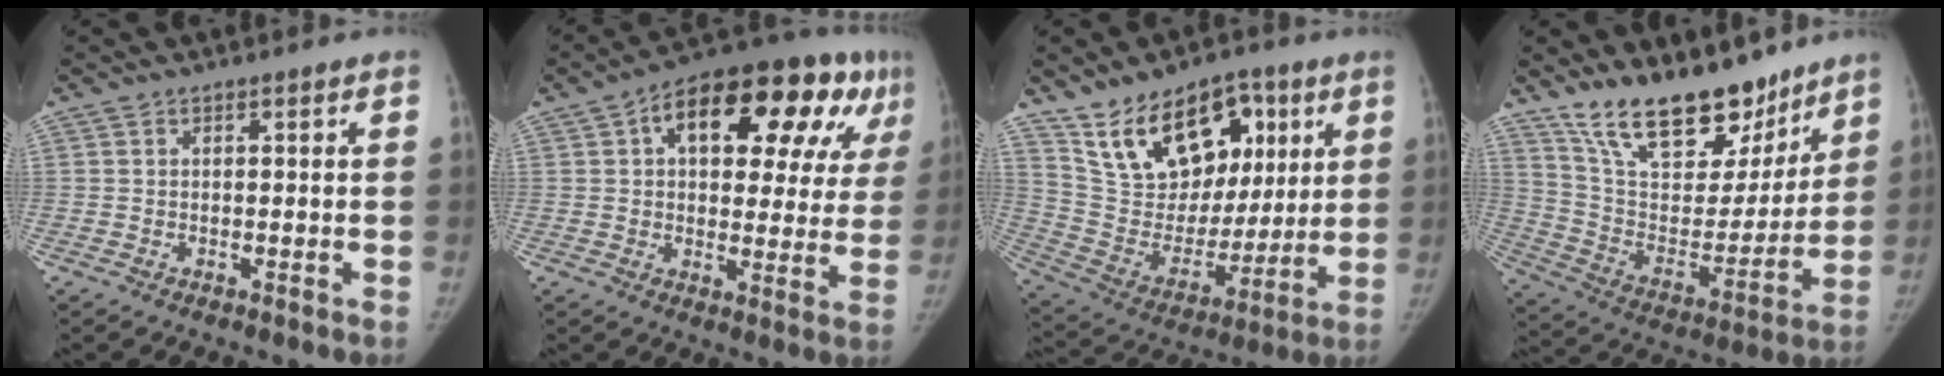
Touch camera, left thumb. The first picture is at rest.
{"total": 23.4, "force": [9.4, 11.4, 18.0], "torque": [-0.216, 0.032, 0.129]}
{"total": 21.0, "force": [10.9, 13.1, 12.4], "torque": [-0.154, -0.036, 0.201]}
{"total": 23.5, "force": [17.7, 10.2, 11.8], "torque": [-0.153, -0.088, 0.299]}